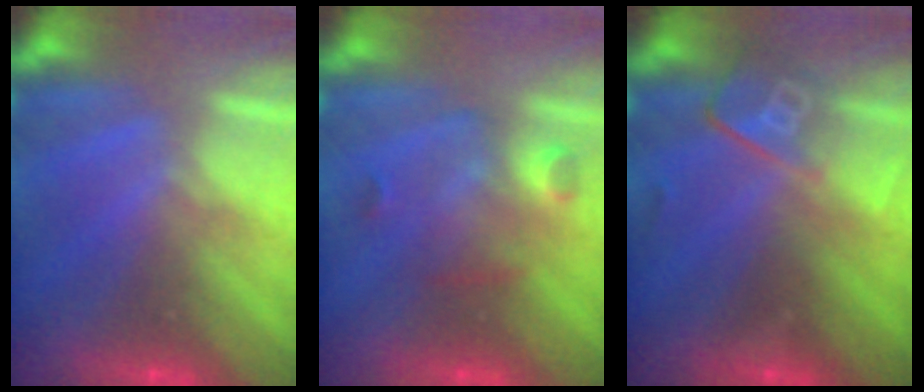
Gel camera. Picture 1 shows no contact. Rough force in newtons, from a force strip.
{"total": 2.9}
{"total": 2.8}